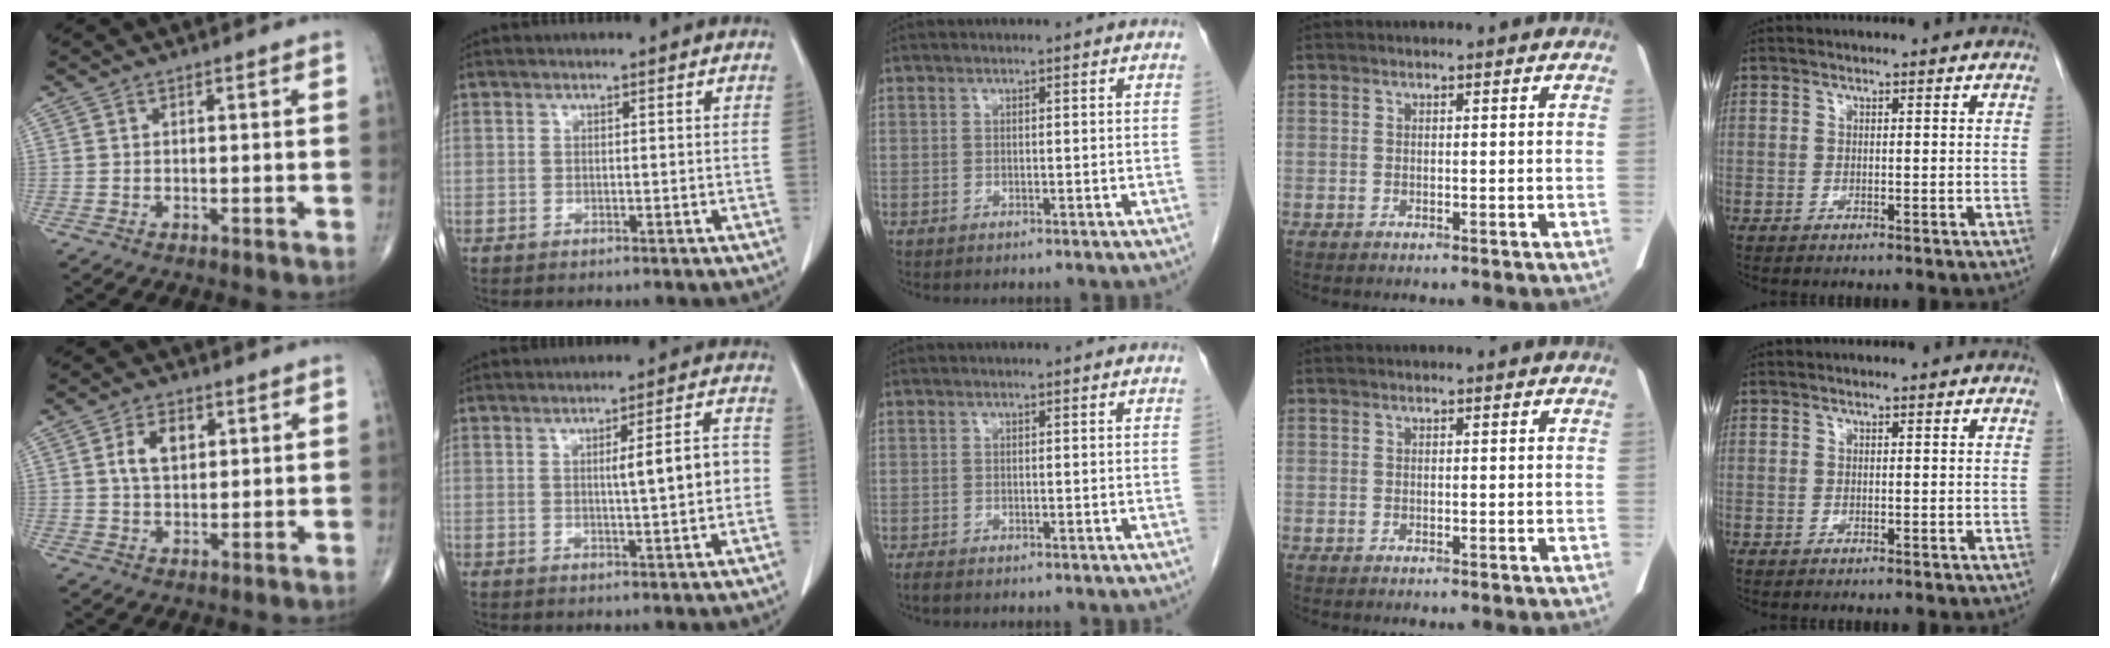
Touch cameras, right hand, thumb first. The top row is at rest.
{"thumb": {"total": 5.8, "force": [1.7, 3.6, 4.3], "torque": [-0.067, -0.001, 0.029]}, "index": {"total": 6.2, "force": [-0.2, 0.5, 6.1], "torque": [-0.088, 0.009, -0.001]}, "middle": {"total": 0.9, "force": [-0.7, 0.2, 0.4], "torque": [-0.017, -0.004, -0.015]}}